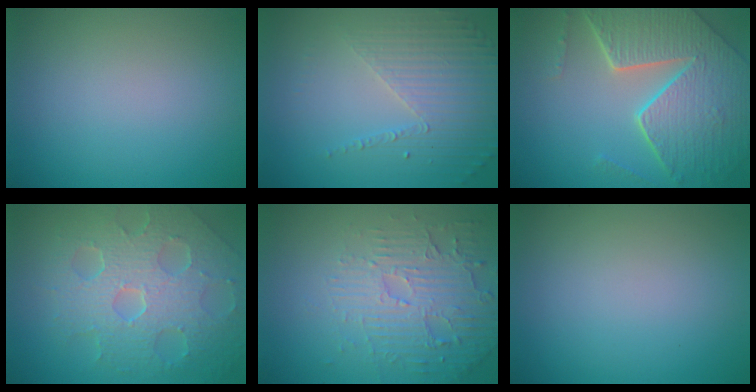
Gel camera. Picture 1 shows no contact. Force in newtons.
{"total": 4.5, "press": 3.2, "slide": 3.2}
{"total": 8.2, "press": 5.9, "slide": 5.7}
{"total": 8.5, "press": 5.9, "slide": 6.1}
{"total": 5.8, "press": 3.7, "slide": 4.5}
{"total": 0.0}